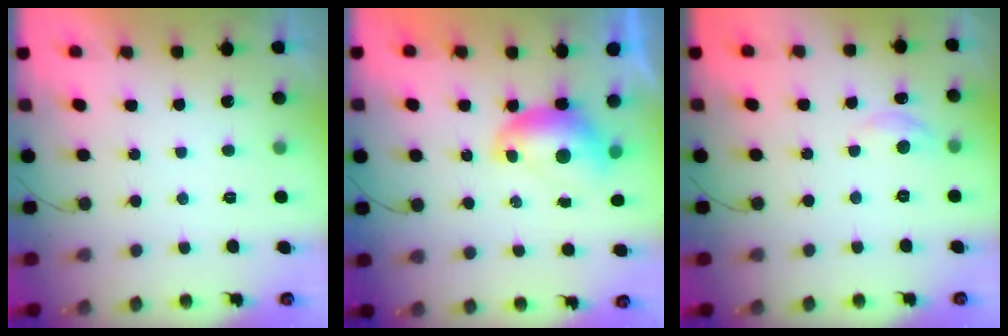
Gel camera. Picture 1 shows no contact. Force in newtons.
{"total": 8.0, "press": 8.0, "slide": 0.3}
{"total": 4.6, "press": 4.6, "slide": 0.4}